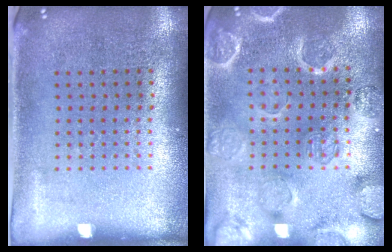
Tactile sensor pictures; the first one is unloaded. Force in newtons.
{"total": 2.9, "press": 2.8, "slide": 0.3}